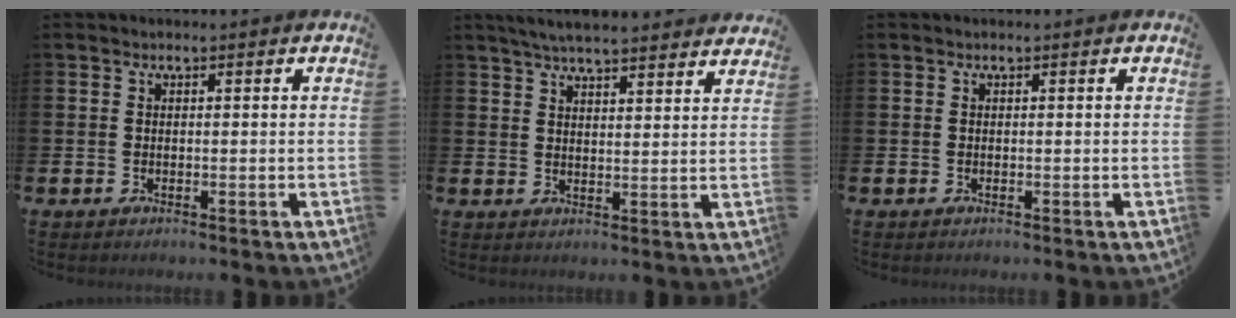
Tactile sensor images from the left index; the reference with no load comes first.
{"total": 5.4, "force": [5.3, 0.3, 1.4], "torque": [-0.035, -0.022, 0.095]}
{"total": 0.0}